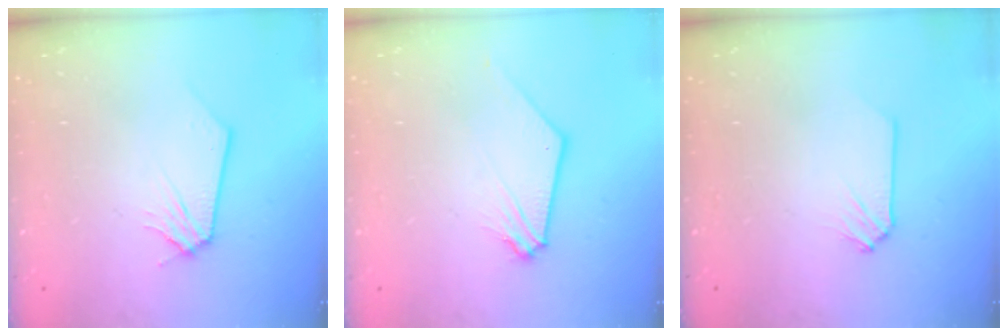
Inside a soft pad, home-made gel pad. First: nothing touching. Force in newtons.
{"total": 1.8, "press": 1.8, "slide": 0.4}
{"total": 0.0}